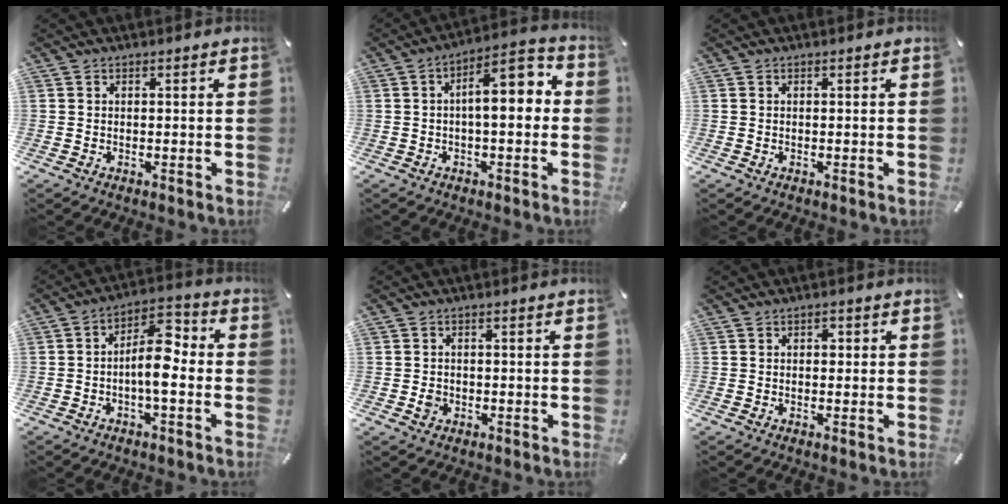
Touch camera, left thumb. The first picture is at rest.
{"total": 10.8, "force": [1.0, 4.7, 9.7], "torque": [-0.130, -0.010, 0.008]}
{"total": 0.0}
{"total": 10.1, "force": [-2.0, 4.4, 8.9], "torque": [-0.154, 0.012, -0.035]}
{"total": 2.4, "force": [-0.6, 2.0, 1.2], "torque": [-0.022, 0.005, -0.012]}
{"total": 1.6, "force": [0.2, 1.2, 1.1], "torque": [-0.006, 0.001, -0.003]}